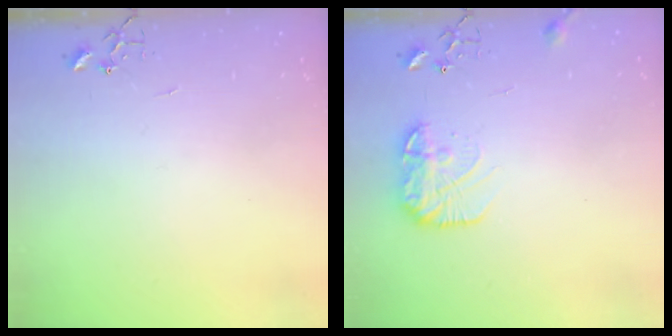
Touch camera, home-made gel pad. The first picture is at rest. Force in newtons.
{"total": 11.5, "press": 11.4, "slide": 0.6}